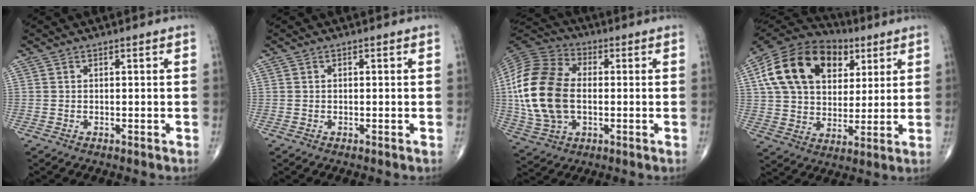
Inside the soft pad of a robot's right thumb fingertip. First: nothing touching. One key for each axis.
{"total": 0.0}
{"total": 19.6, "fx": -0.3, "fy": 12.5, "fz": 15.1, "tx": -0.317, "ty": 0.011, "tz": -0.005}
{"total": 21.9, "fx": 7.7, "fy": 14.9, "fz": 14.0, "tx": -0.236, "ty": 0.009, "tz": 0.127}